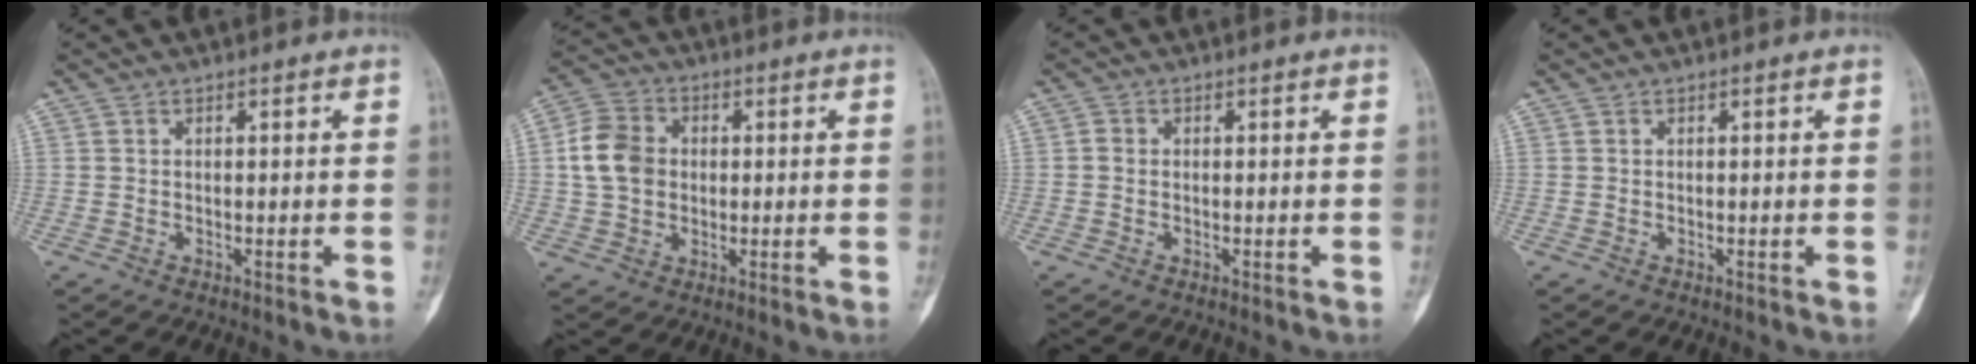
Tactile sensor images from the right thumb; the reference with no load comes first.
{"total": 9.1, "force": [0.7, 7.3, 5.5], "torque": [-0.092, 0.013, 0.007]}
{"total": 1.0, "force": [-0.1, 0.9, 0.5], "torque": [-0.003, 0.002, -0.002]}
{"total": 0.0}